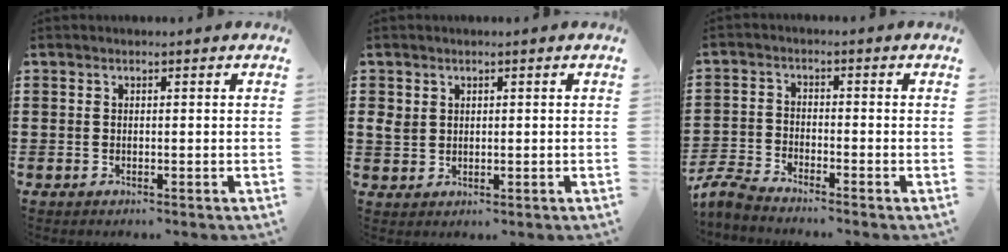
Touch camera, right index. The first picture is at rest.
{"total": 2.1, "force": [0.9, 1.7, 0.8], "torque": [-0.022, 0.006, 0.017]}
{"total": 3.9, "force": [-3.8, 0.3, 0.8], "torque": [-0.045, -0.009, -0.086]}